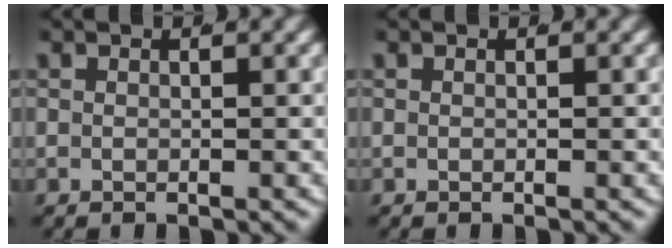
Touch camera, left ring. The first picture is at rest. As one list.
[{"total": 0.0}]